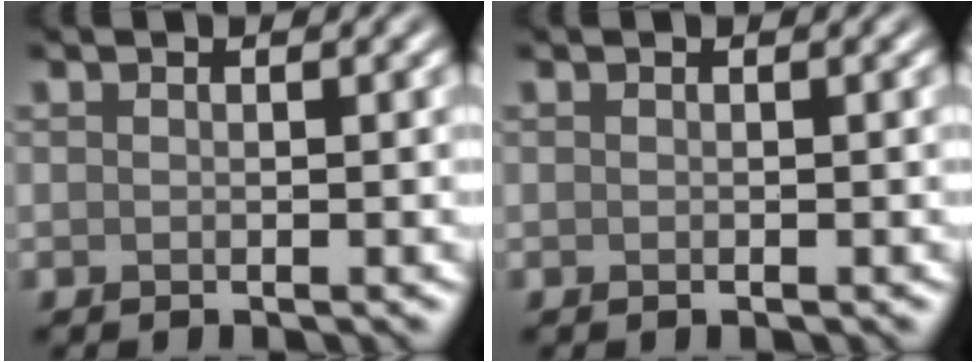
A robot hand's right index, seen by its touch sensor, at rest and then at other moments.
{"total": 0.0}